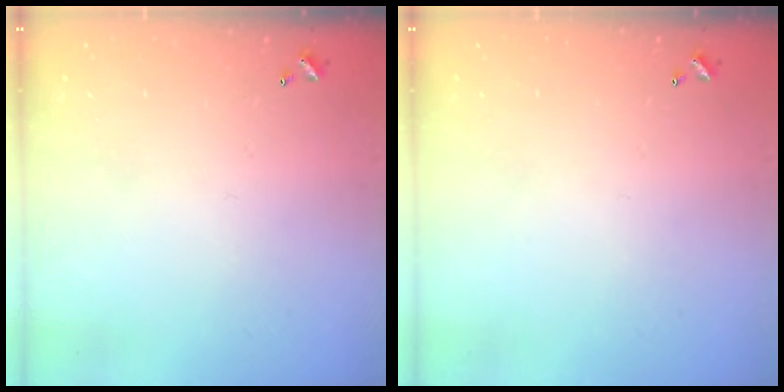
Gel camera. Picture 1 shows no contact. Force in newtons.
{"total": 0.0}